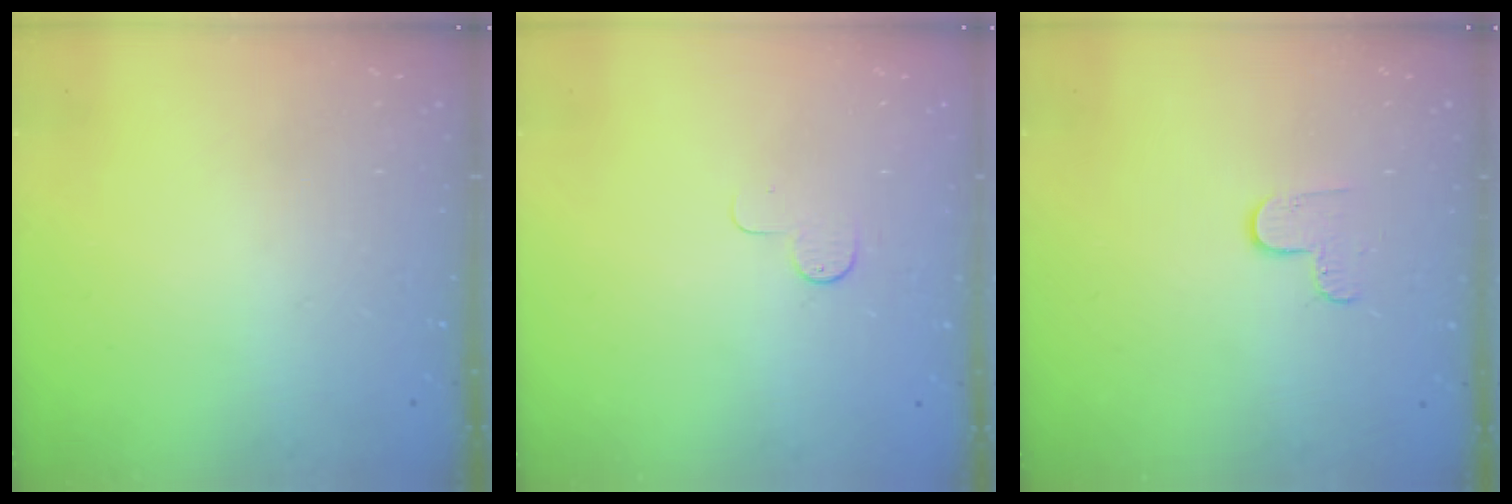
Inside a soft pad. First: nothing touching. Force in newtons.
{"total": 4.0, "press": 4.0, "slide": 0.4}
{"total": 4.7, "press": 4.7, "slide": 0.4}